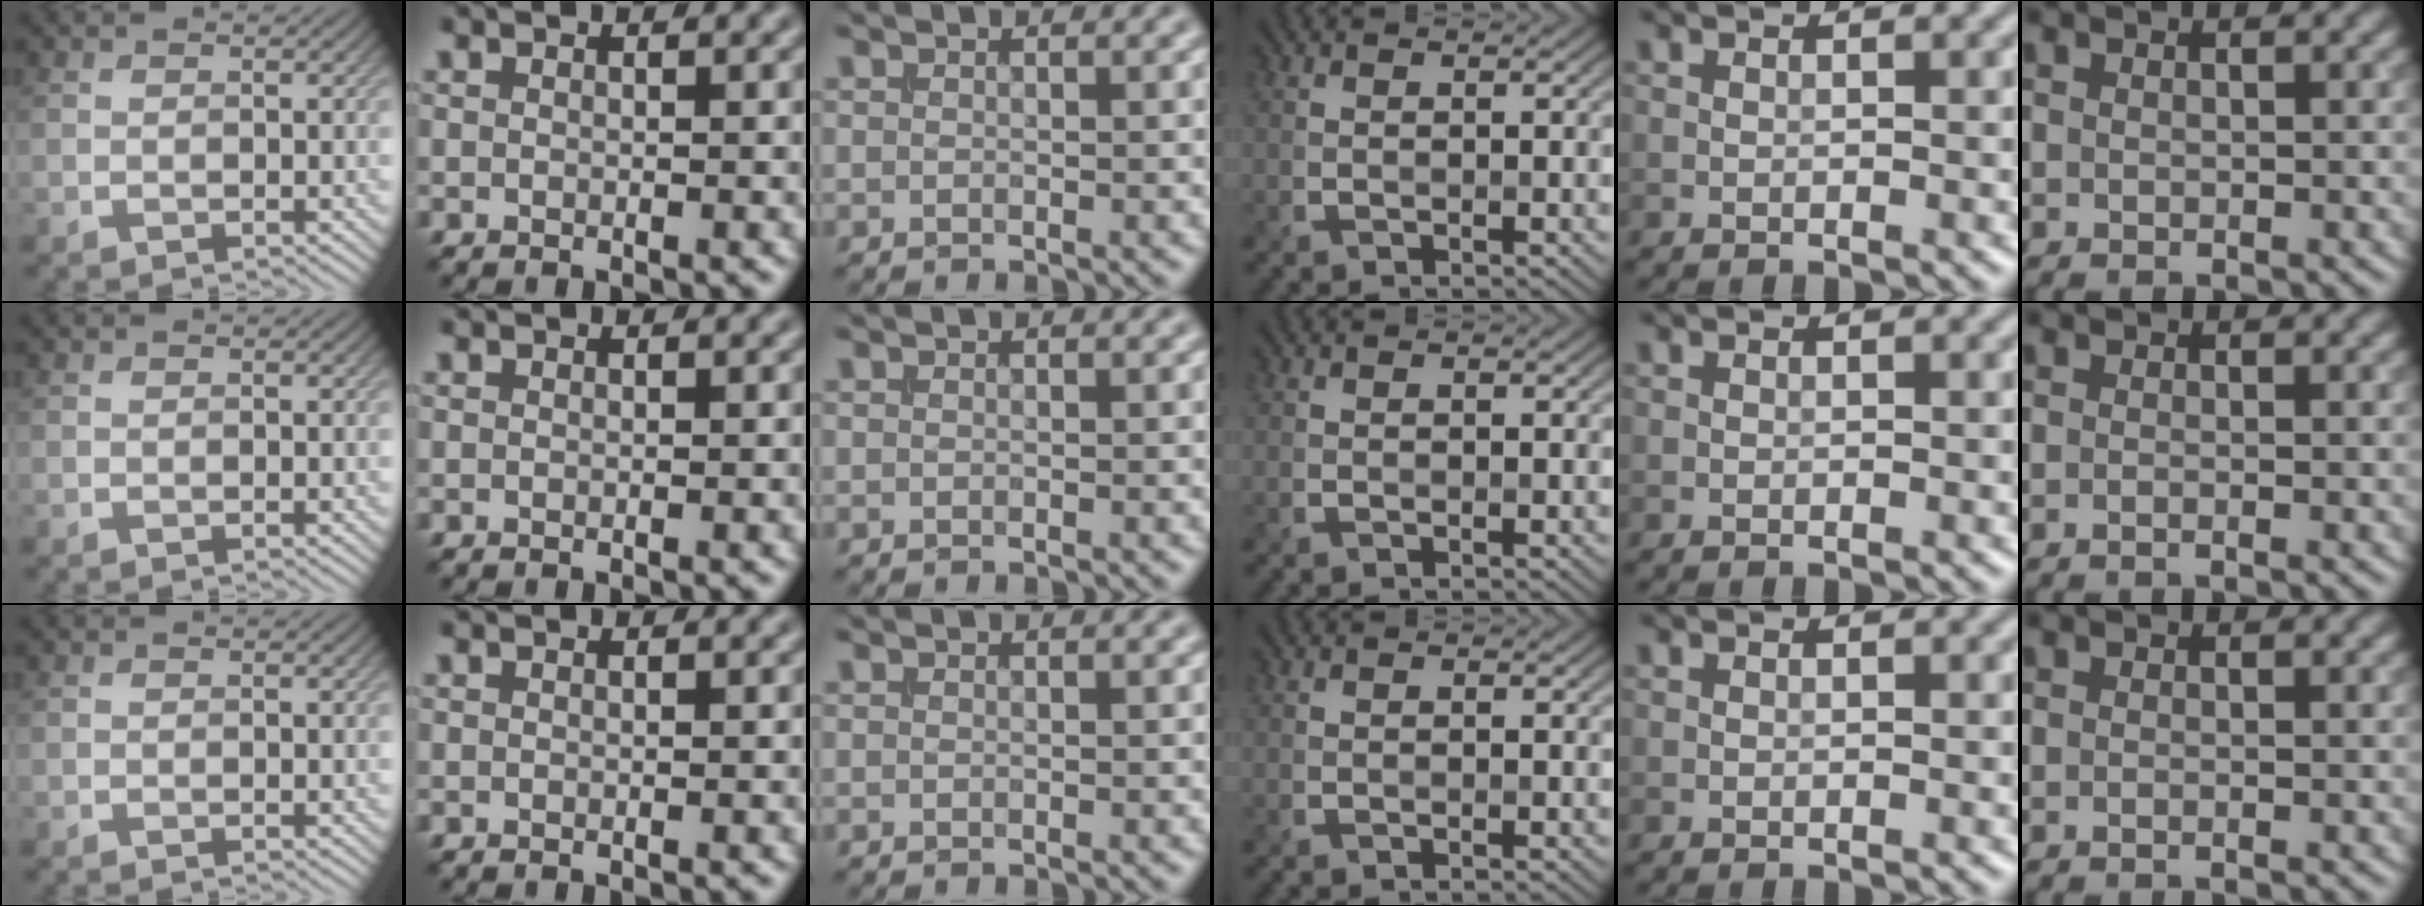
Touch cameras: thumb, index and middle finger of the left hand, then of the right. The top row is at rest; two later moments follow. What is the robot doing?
{"motion": "insert", "object": "bucket"}